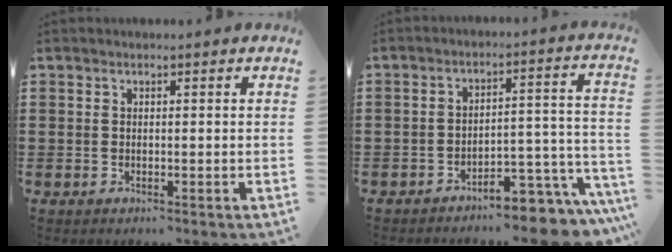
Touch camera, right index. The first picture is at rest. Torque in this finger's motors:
{"motor_torque": [0.72, 0.79, 0.42, 0.08]}